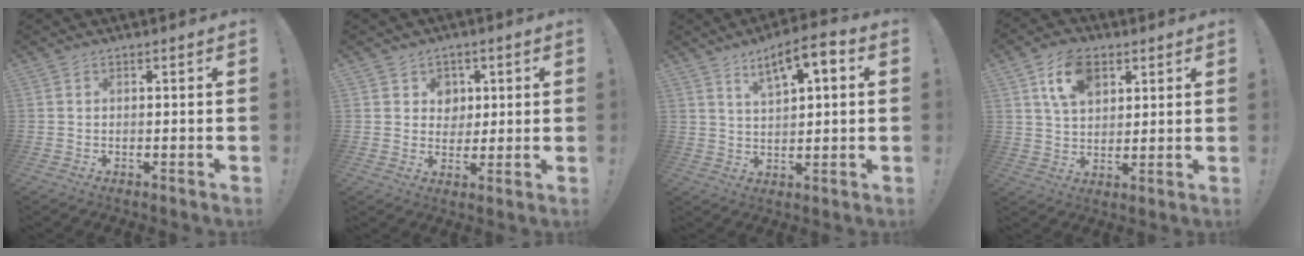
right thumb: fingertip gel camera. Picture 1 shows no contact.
{"total": 5.9, "force": [2.1, 5.5, 0.3], "torque": [0.001, -0.021, 0.041]}
{"total": 9.0, "force": [4.3, 3.0, 7.3], "torque": [-0.110, -0.017, 0.070]}
{"total": 11.8, "force": [5.9, 7.7, 6.7], "torque": [-0.108, -0.010, 0.110]}